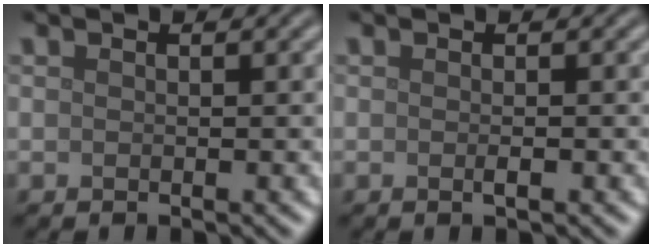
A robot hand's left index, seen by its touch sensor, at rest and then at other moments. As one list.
[{"total": 0.5, "force": [-0.2, 0.0, 0.5], "torque": [-0.010, -0.002, -0.004]}]